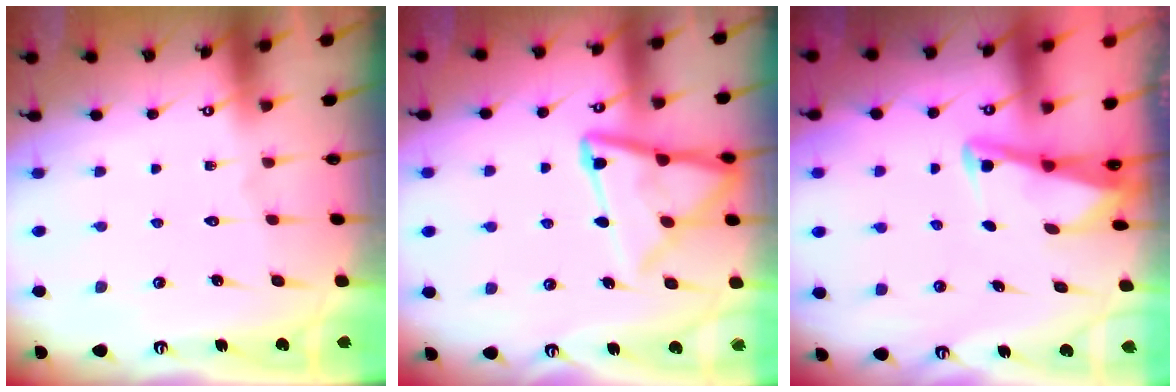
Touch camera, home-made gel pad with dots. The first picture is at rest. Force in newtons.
{"total": 13.2, "press": 13.1, "slide": 1.4}
{"total": 2.9, "press": 2.9, "slide": 0.4}